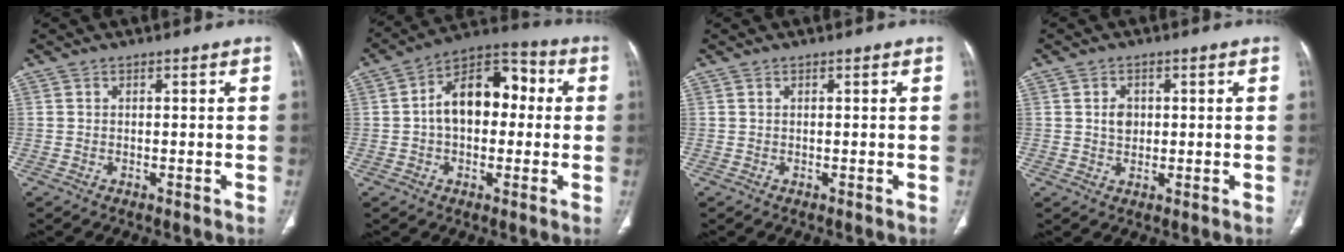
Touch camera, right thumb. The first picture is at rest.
{"total": 13.8, "force": [0.9, 8.9, 10.6], "torque": [-0.138, 0.041, 0.001]}
{"total": 0.0}
{"total": 2.8, "force": [0.4, 2.2, 1.7], "torque": [-0.016, 0.001, 0.007]}